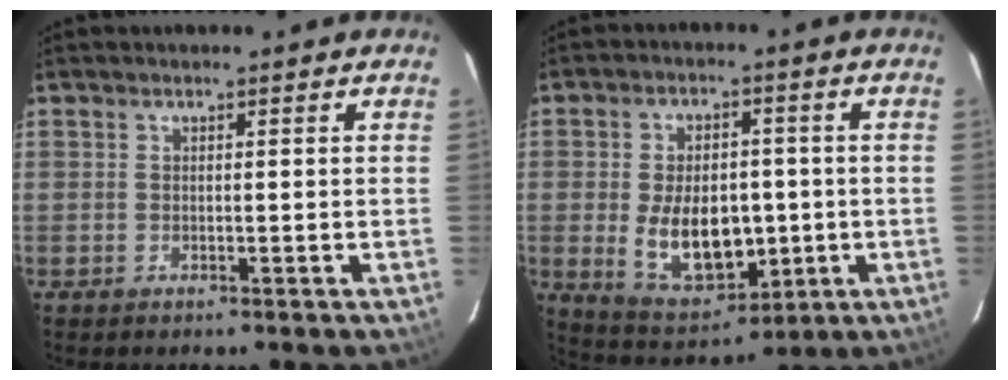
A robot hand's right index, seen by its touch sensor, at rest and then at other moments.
{"total": 13.3, "force": [-1.7, 8.2, 10.4], "torque": [-0.203, -0.010, -0.006]}